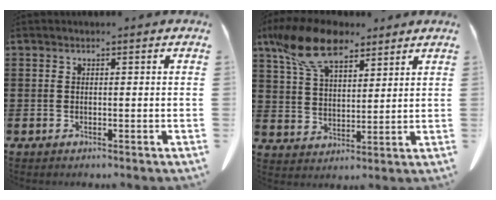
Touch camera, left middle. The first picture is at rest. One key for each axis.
{"total": 12.0, "fx": 8.5, "fy": 4.9, "fz": 6.9, "tx": -0.165, "ty": -0.012, "tz": 0.159}